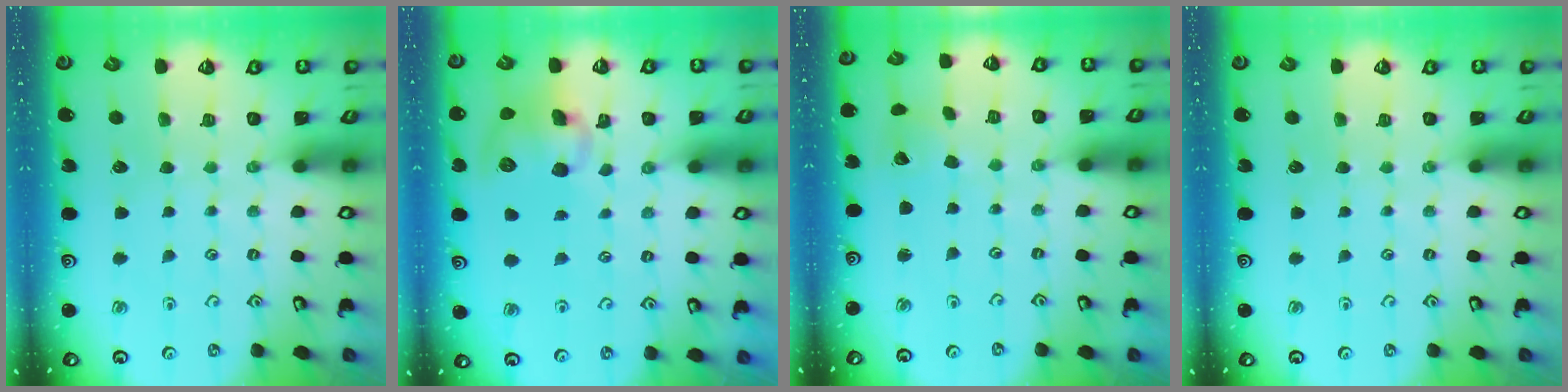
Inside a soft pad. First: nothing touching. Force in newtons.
{"total": 10.4, "press": 10.2, "slide": 1.8}
{"total": 2.2, "press": 2.2, "slide": 0.3}
{"total": 0.0}